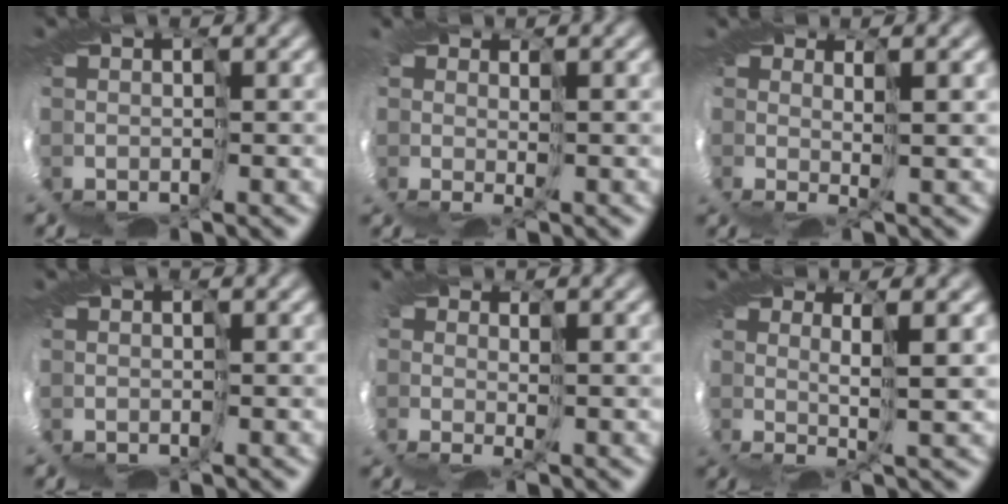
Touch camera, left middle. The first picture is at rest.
{"total": 1.0, "force": [0.6, 0.4, 0.6], "torque": [-0.018, 0.002, 0.007]}
{"total": 1.4, "force": [0.9, -0.8, 0.7], "torque": [-0.018, -0.003, 0.015]}
{"total": 0.0}
{"total": 1.7, "force": [0.3, 1.0, 1.4], "torque": [-0.031, 0.004, 0.004]}
{"total": 2.3, "force": [1.2, -0.6, 1.9], "torque": [-0.035, 0.002, 0.018]}